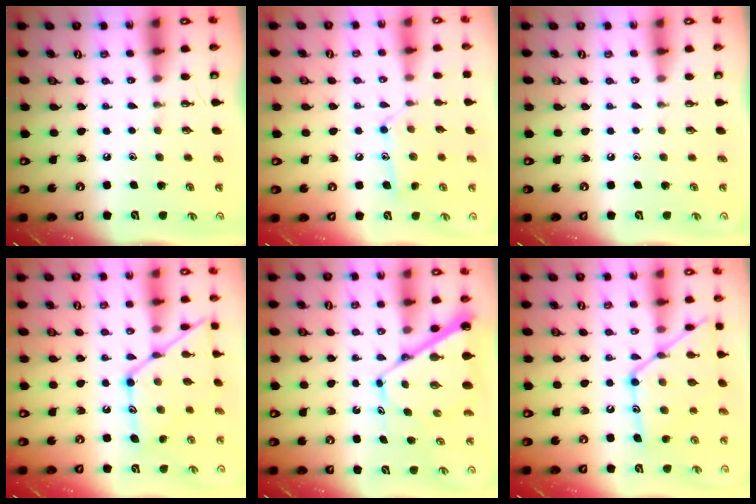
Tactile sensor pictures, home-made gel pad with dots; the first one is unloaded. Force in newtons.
{"total": 10.9, "press": 10.8, "slide": 0.6}
{"total": 0.0}
{"total": 17.3, "press": 17.2, "slide": 1.2}
{"total": 10.5, "press": 10.5, "slide": 1.0}
{"total": 18.7, "press": 18.6, "slide": 1.6}